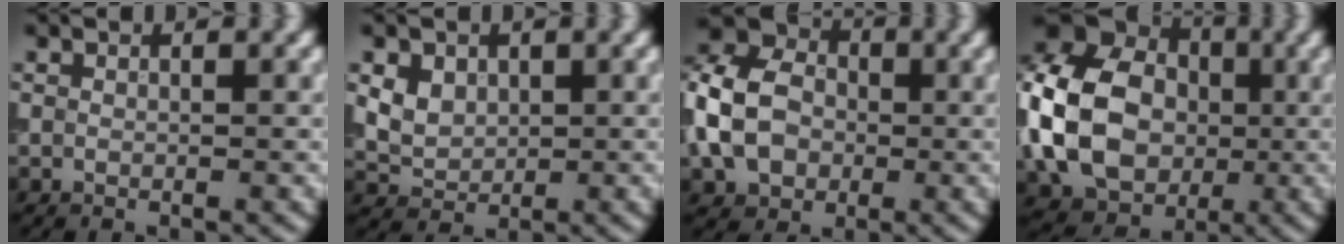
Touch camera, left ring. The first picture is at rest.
{"total": 4.4, "force": [1.6, 3.4, 2.3], "torque": [-0.051, 0.012, 0.030]}
{"total": 8.2, "force": [-0.9, 6.5, 5.0], "torque": [-0.106, 0.008, -0.034]}
{"total": 11.8, "force": [-0.7, 9.5, 7.0], "torque": [-0.157, 0.011, -0.022]}